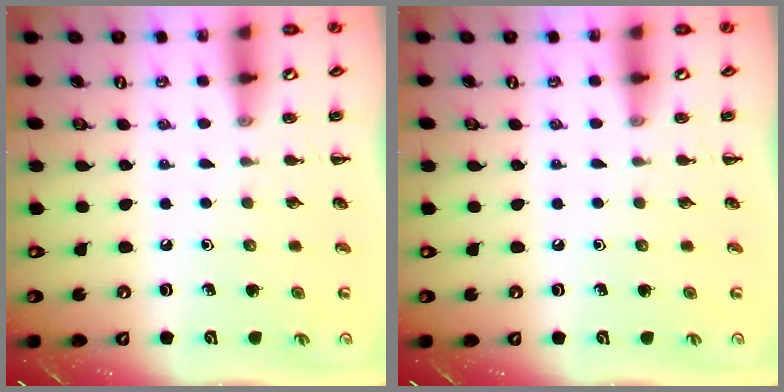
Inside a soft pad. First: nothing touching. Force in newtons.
{"total": 0.0}